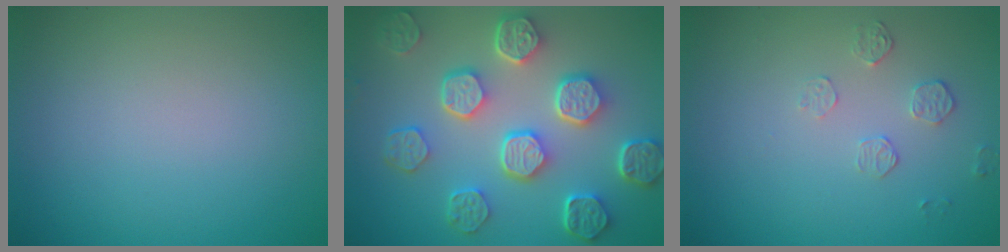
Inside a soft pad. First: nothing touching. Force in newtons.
{"total": 7.6, "press": 5.8, "slide": 4.9}
{"total": 1.5, "press": 0.8, "slide": 1.3}